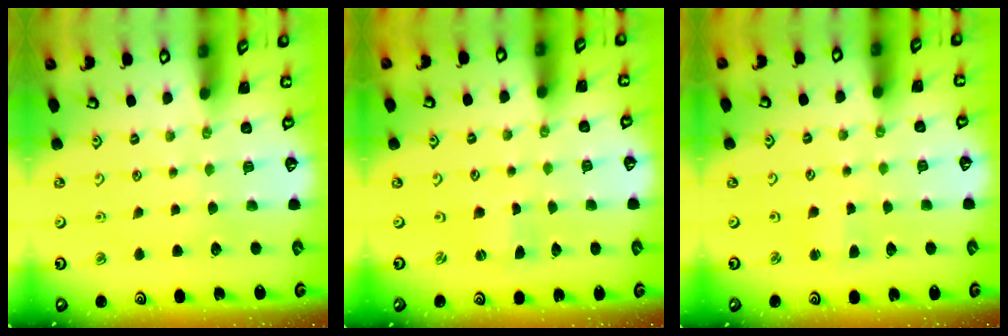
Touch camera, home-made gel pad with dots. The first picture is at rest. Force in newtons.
{"total": 0.0}
{"total": 1.6, "press": 1.6, "slide": 0.2}